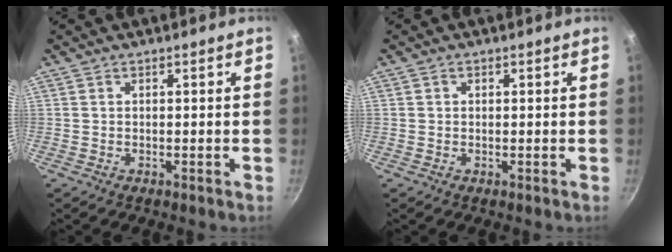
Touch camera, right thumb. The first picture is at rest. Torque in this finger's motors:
{"motor_torque": [-0.41, 0.16, -0.17, 0.29, 0.05]}